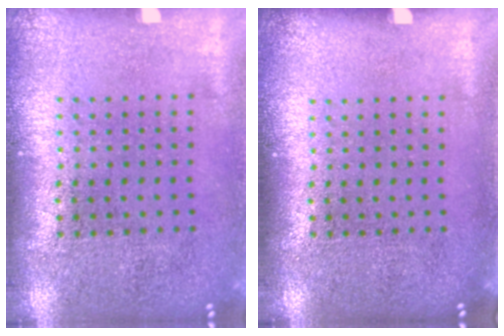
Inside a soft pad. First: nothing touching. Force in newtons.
{"total": 0.0}